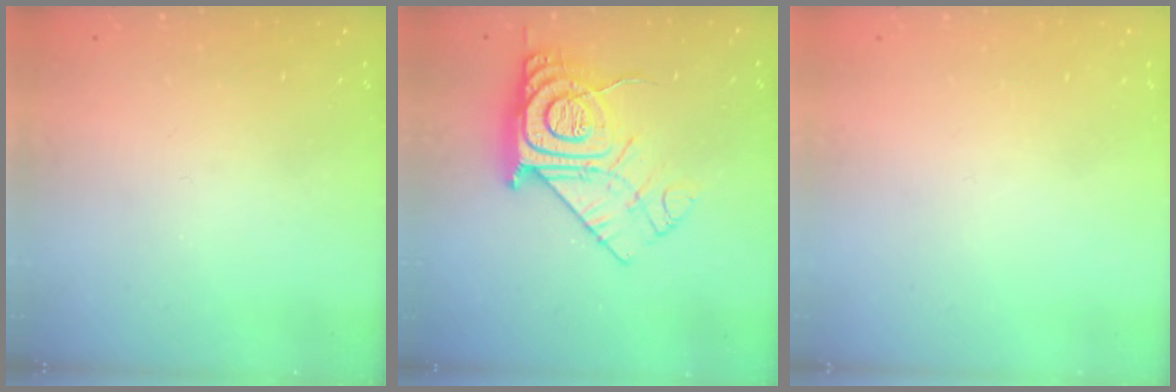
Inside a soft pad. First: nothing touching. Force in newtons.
{"total": 14.8, "press": 14.7, "slide": 1.3}
{"total": 1.5, "press": 1.5, "slide": 0.1}